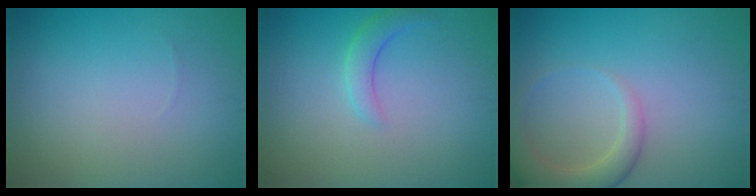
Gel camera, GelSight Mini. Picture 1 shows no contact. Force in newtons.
{"total": 1.9, "press": 1.9, "slide": 0.1}
{"total": 3.8, "press": 3.8, "slide": 0.4}